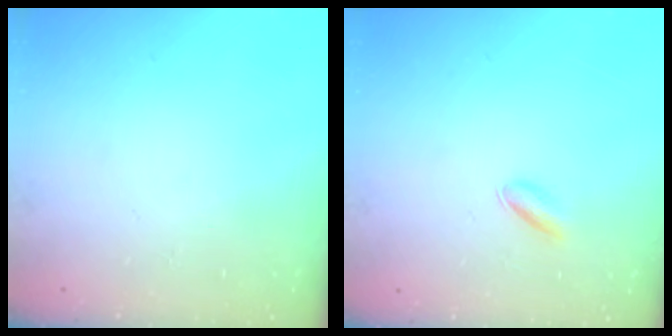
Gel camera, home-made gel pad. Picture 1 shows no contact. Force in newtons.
{"total": 2.6, "press": 2.5, "slide": 0.6}